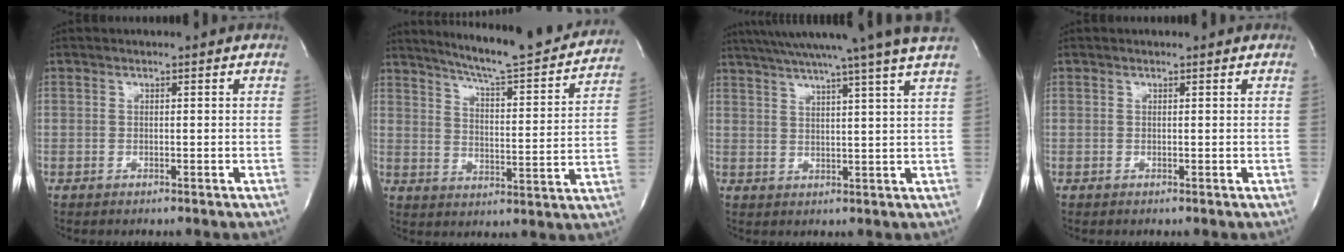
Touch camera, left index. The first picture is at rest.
{"total": 19.6, "force": [18.0, 0.9, 7.9], "torque": [-0.118, -0.046, 0.237]}
{"total": 19.1, "force": [16.1, -1.9, 10.1], "torque": [-0.172, -0.015, 0.215]}
{"total": 0.0}